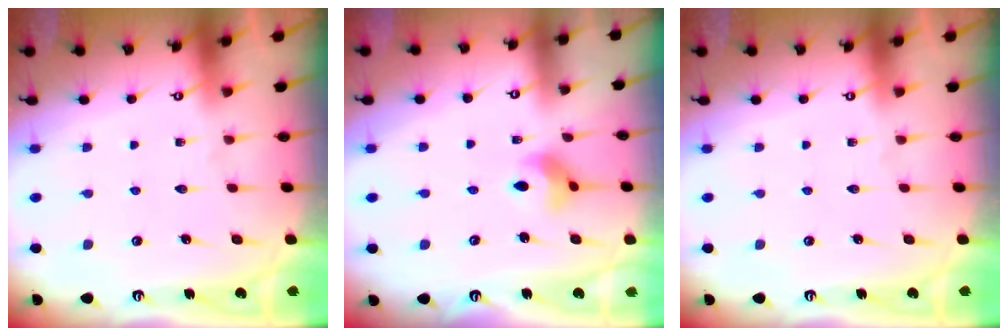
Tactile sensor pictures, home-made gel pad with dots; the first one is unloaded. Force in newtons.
{"total": 6.0, "press": 6.0, "slide": 0.6}
{"total": 0.0}